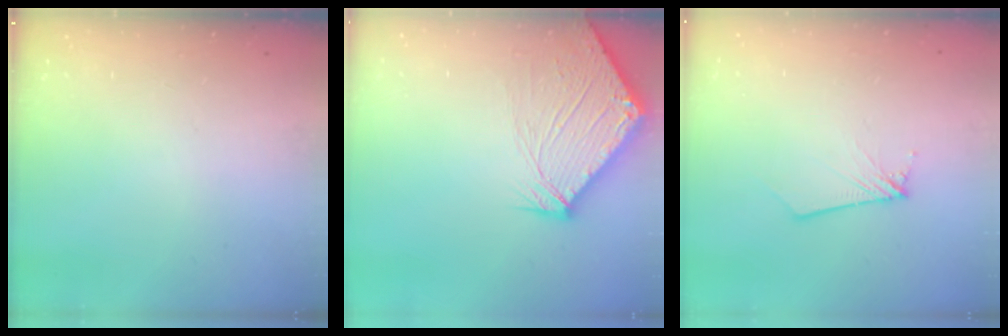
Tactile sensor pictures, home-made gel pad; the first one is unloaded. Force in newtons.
{"total": 9.6, "press": 9.5, "slide": 1.2}
{"total": 2.7, "press": 2.7, "slide": 0.2}